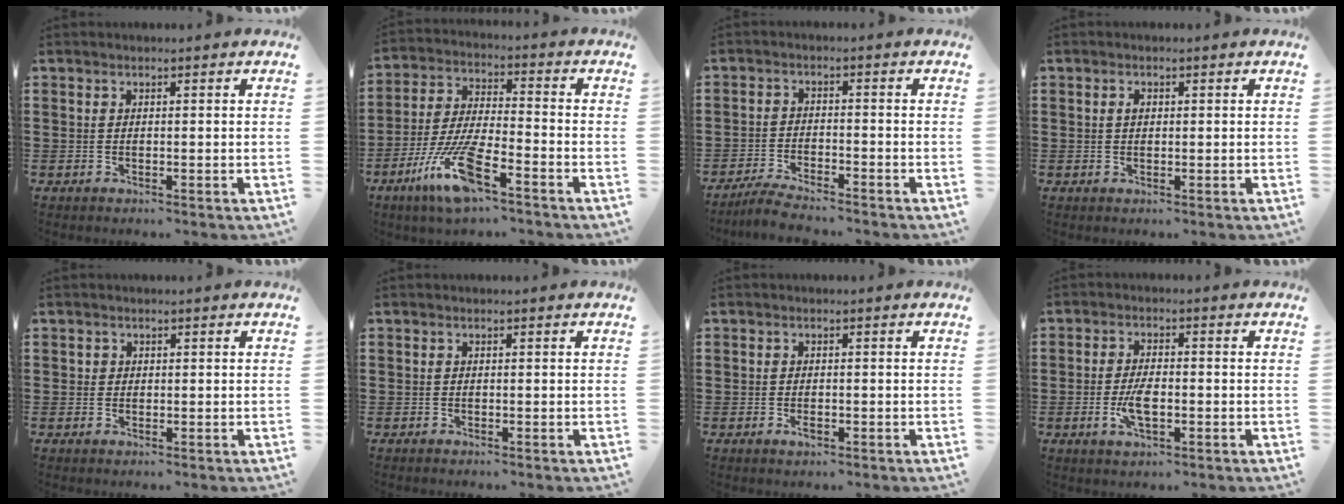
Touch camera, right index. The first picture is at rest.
{"total": 11.4, "force": [-6.8, 1.9, 8.9], "torque": [-0.207, -0.010, -0.134]}
{"total": 3.5, "force": [-3.4, 0.0, 0.9], "torque": [-0.018, 0.004, -0.068]}
{"total": 1.2, "force": [0.3, 0.8, 0.9], "torque": [-0.020, 0.006, 0.005]}
{"total": 0.8, "force": [0.2, 0.7, 0.1], "torque": [-0.004, 0.005, 0.004]}
{"total": 0.0}
{"total": 1.3, "force": [-0.6, 0.6, 0.9], "torque": [-0.018, -0.002, -0.011]}
{"total": 4.6, "force": [-1.1, 1.9, 4.1], "torque": [-0.091, -0.002, -0.023]}